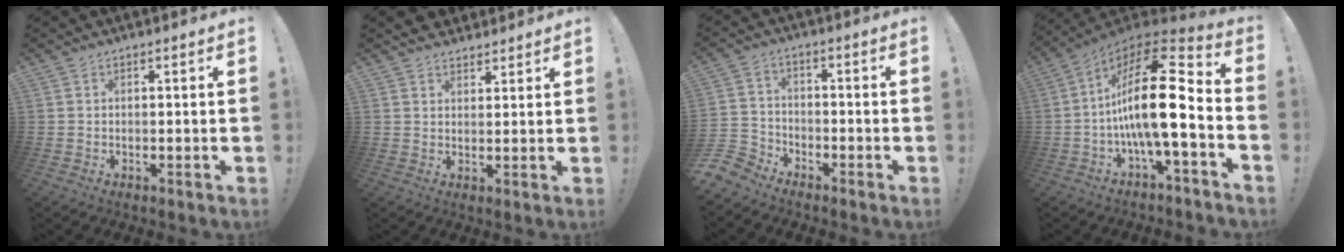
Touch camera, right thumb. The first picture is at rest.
{"total": 3.8, "force": [3.3, 1.9, 0.2], "torque": [0.010, -0.021, 0.060]}
{"total": 5.7, "force": [-4.7, 3.1, 0.7], "torque": [-0.018, 0.025, -0.094]}
{"total": 22.7, "force": [-2.1, 6.8, 21.5], "torque": [-0.374, 0.005, -0.041]}